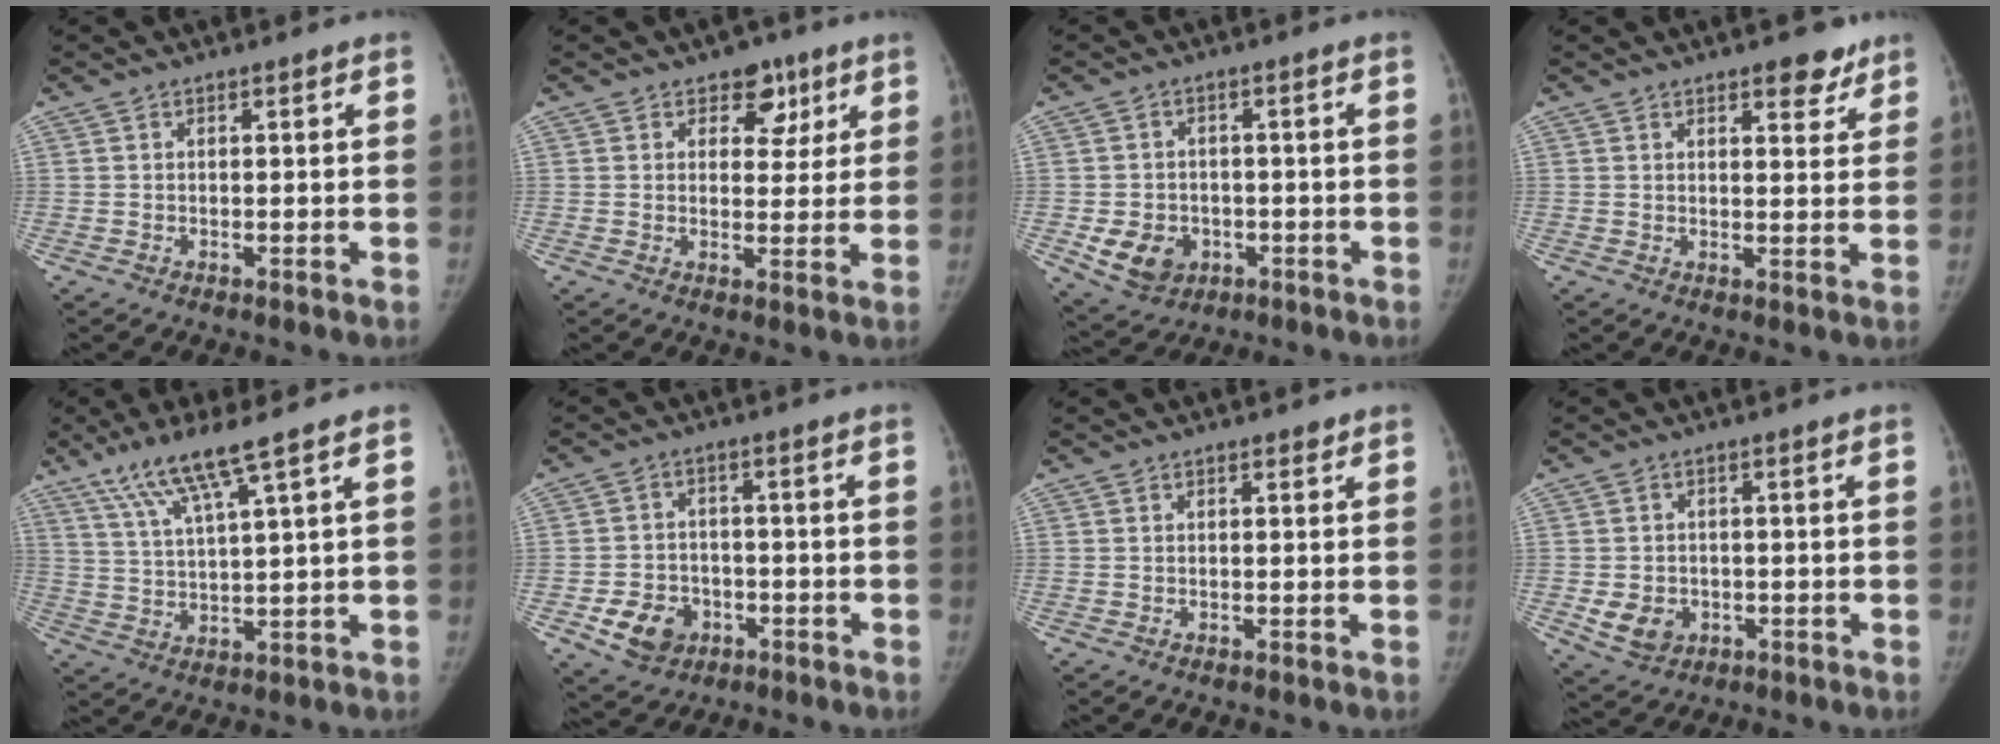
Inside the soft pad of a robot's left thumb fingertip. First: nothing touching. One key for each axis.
{"total": 6.3, "fx": 3.4, "fy": 4.4, "fz": 2.9, "tx": 0.001, "ty": -0.013, "tz": 0.044}
{"total": 7.7, "fx": -2.4, "fy": 6.3, "fz": 3.8, "tx": -0.048, "ty": 0.009, "tz": -0.026}
{"total": 5.2, "fx": 3.6, "fy": 2.3, "fz": 2.9, "tx": -0.012, "ty": -0.020, "tz": 0.046}
{"total": 9.2, "fx": 5.9, "fy": 0.2, "fz": 7.0, "tx": -0.143, "ty": -0.022, "tz": 0.123}
{"total": 7.7, "fx": -3.1, "fy": 6.2, "fz": 3.4, "tx": -0.039, "ty": 0.018, "tz": -0.045}
{"total": 0.9, "fx": 0.7, "fy": 0.4, "fz": 0.4, "tx": -0.002, "ty": -0.004, "tz": 0.008}
{"total": 5.7, "fx": -1.4, "fy": 4.7, "fz": 2.9, "tx": -0.038, "ty": 0.003, "tz": -0.011}